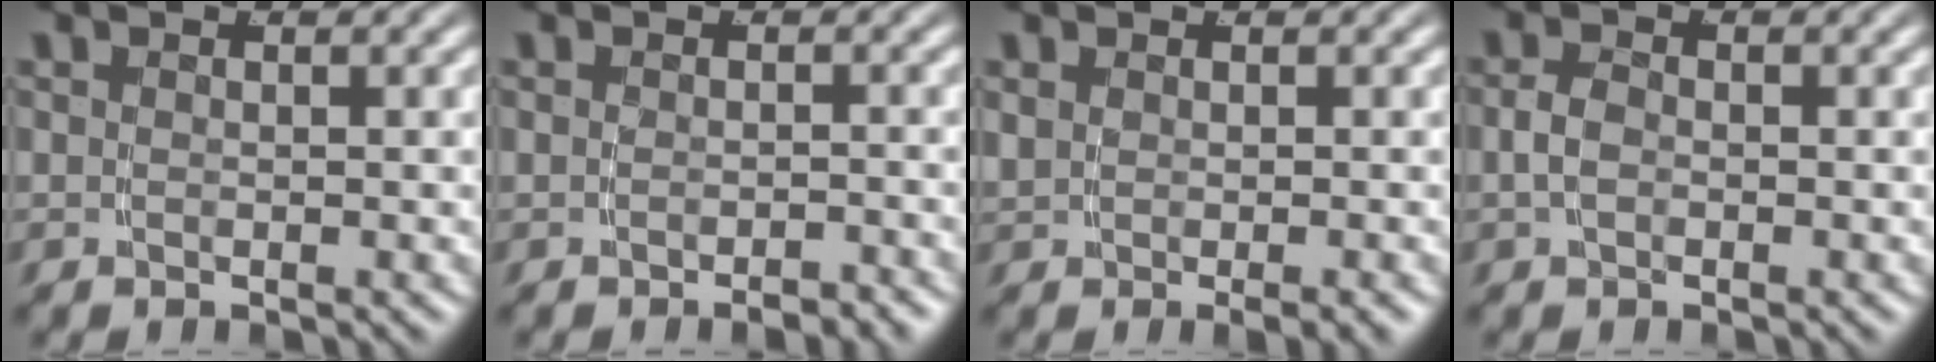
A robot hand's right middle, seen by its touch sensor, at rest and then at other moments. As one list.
[{"total": 1.5, "force": [-1.4, -0.2, 0.3], "torque": [-0.003, 0.000, -0.021]}, {"total": 1.1, "force": [-0.3, 0.1, 1.1], "torque": [-0.016, -0.005, 0.006]}, {"total": 1.4, "force": [-0.4, 0.7, 1.1], "torque": [-0.029, -0.004, -0.003]}]